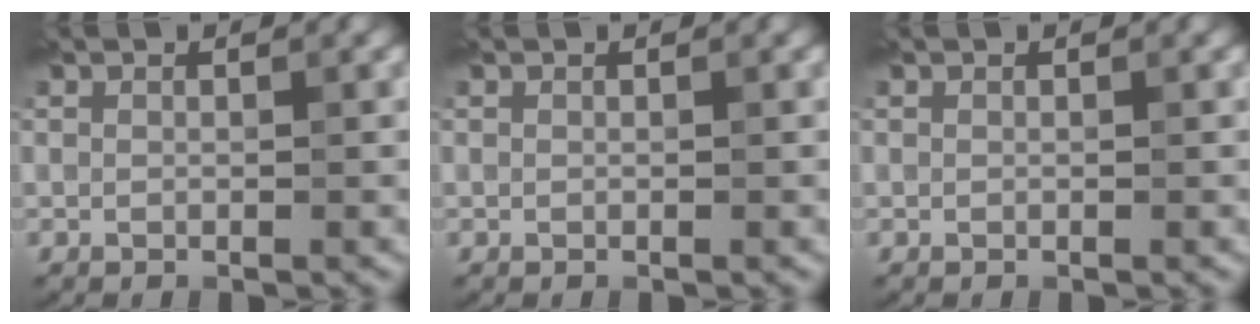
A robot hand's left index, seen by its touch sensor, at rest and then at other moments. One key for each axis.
{"total": 0.0}
{"total": 0.0}